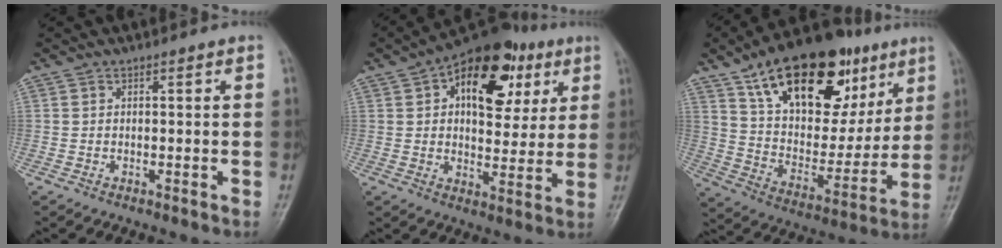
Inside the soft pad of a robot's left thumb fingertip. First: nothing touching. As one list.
[{"total": 18.9, "force": [7.4, 10.7, 13.7], "torque": [-0.144, -0.002, 0.106]}, {"total": 29.6, "force": [15.3, 15.7, 19.9], "torque": [-0.271, -0.010, 0.256]}]